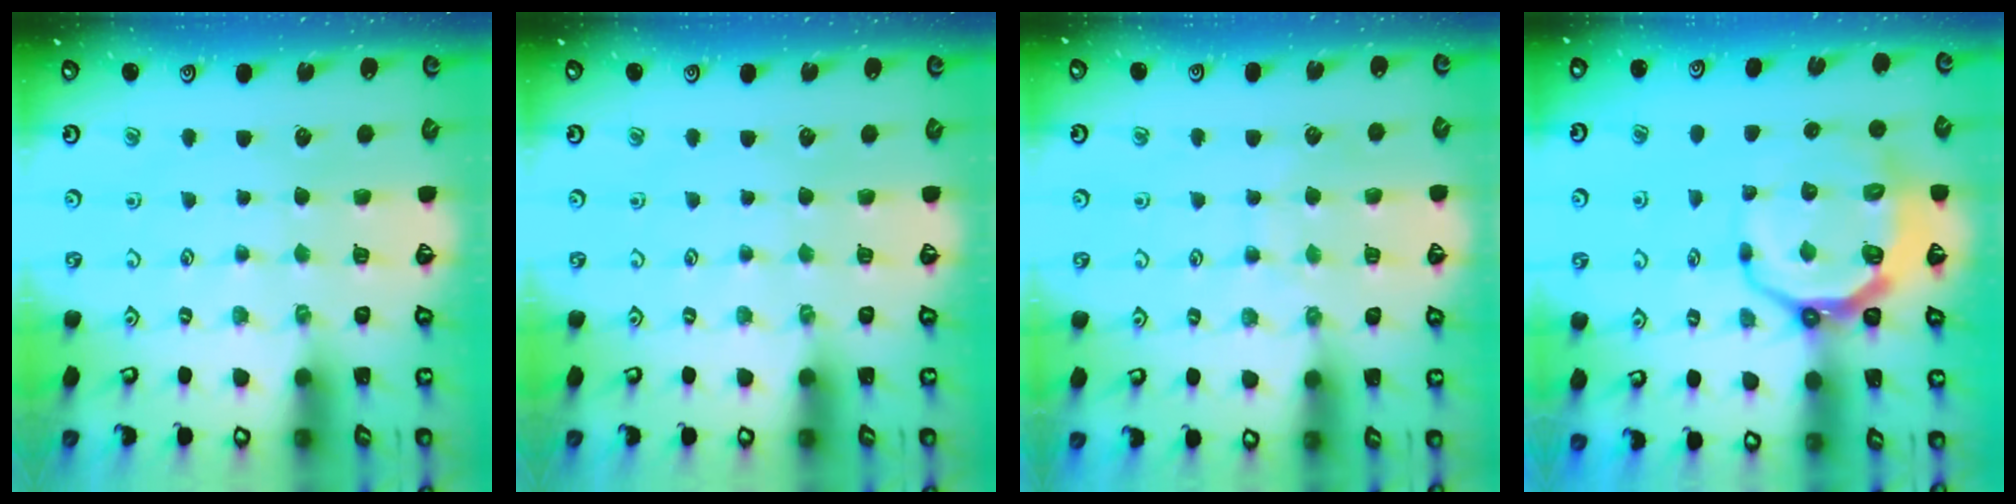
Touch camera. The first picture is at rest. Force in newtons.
{"total": 0.0}
{"total": 7.1, "press": 7.1, "slide": 0.5}
{"total": 9.7, "press": 9.0, "slide": 3.8}